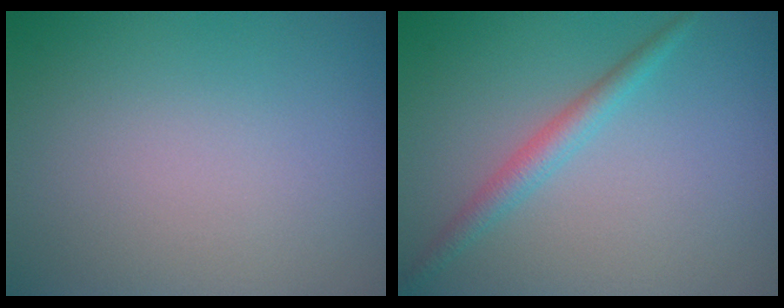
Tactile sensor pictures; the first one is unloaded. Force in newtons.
{"total": 2.1, "press": 2.1, "slide": 0.1}